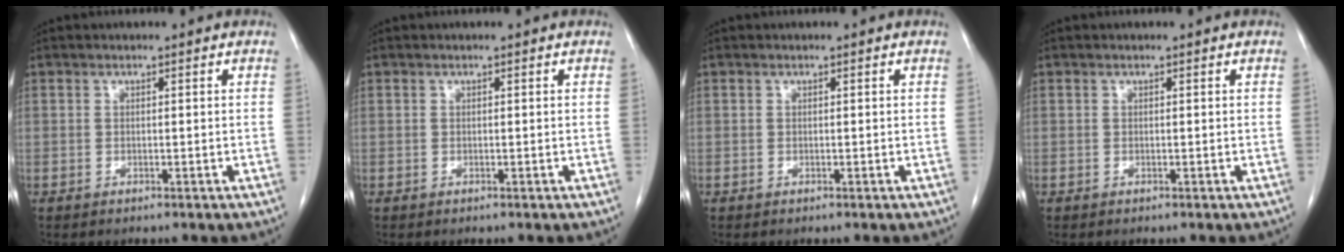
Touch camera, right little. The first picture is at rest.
{"total": 0.0}
{"total": 0.0}
{"total": 0.0}